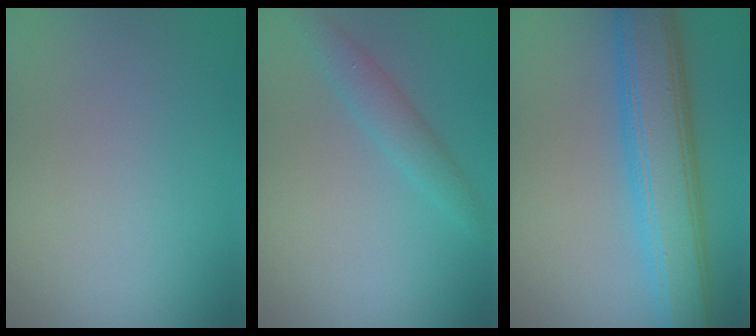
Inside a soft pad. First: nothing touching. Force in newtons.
{"total": 2.1, "press": 2.1, "slide": 0.1}
{"total": 6.7, "press": 6.7, "slide": 0.2}